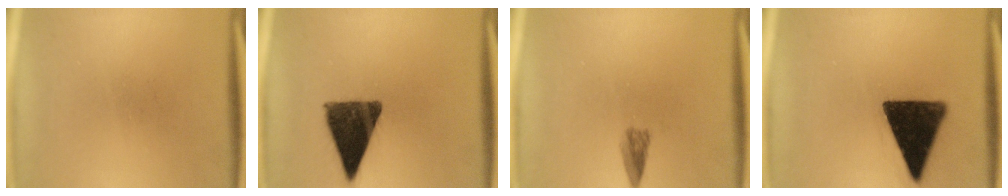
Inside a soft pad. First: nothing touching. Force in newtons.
{"total": 12.6}
{"total": 2.0}
{"total": 15.2}